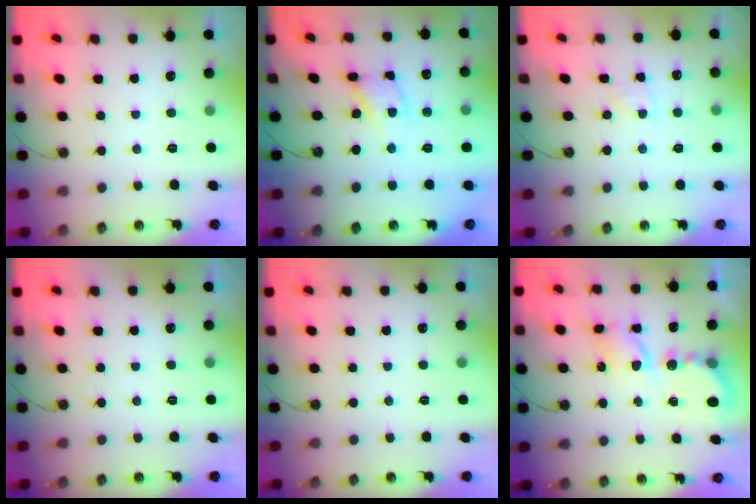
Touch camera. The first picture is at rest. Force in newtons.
{"total": 13.9, "press": 13.8, "slide": 1.4}
{"total": 4.7, "press": 4.6, "slide": 0.6}
{"total": 0.0}
{"total": 0.0}
{"total": 6.1, "press": 6.0, "slide": 0.6}